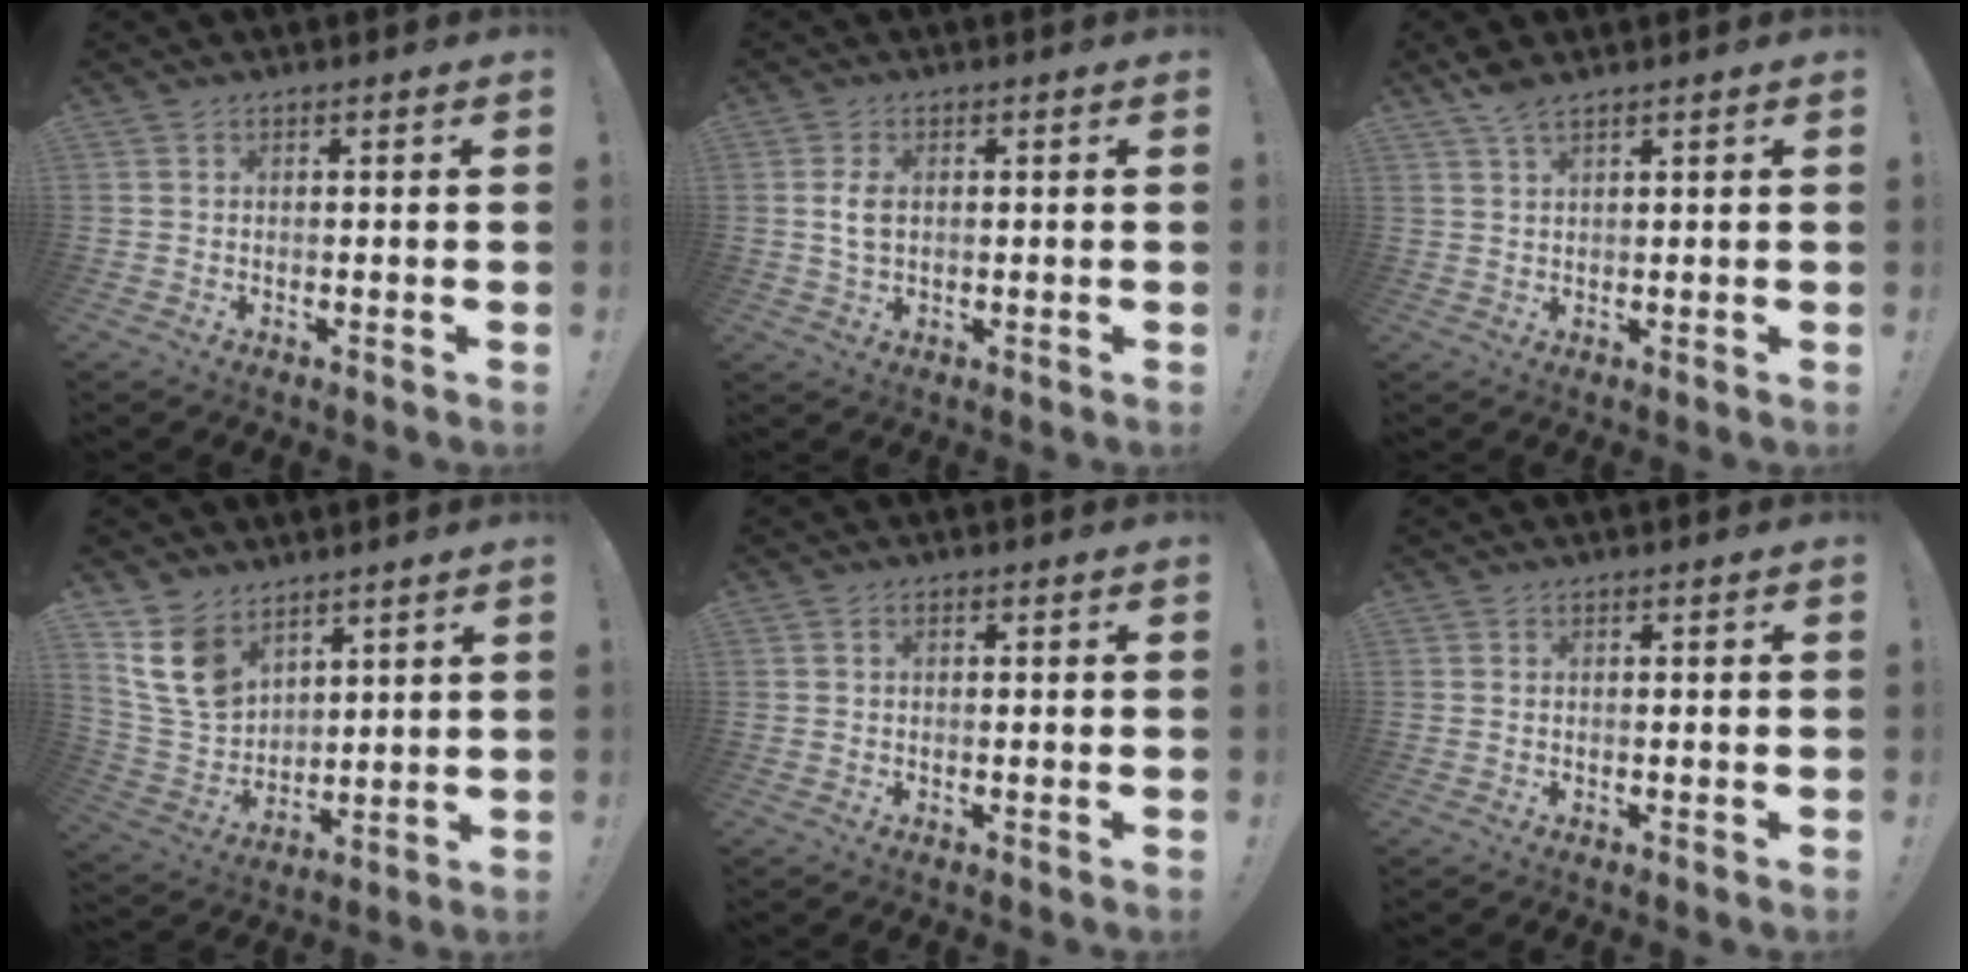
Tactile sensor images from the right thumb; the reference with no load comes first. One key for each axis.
{"total": 4.1, "fx": 0.5, "fy": 2.7, "fz": 3.0, "tx": -0.064, "ty": -0.002, "tz": 0.004}
{"total": 3.9, "fx": 3.0, "fy": 1.0, "fz": 2.4, "tx": -0.051, "ty": -0.012, "tz": 0.054}
{"total": 15.2, "fx": 9.1, "fy": 9.9, "fz": 7.0, "tx": -0.145, "ty": -0.049, "tz": 0.184}
{"total": 0.7, "fx": -0.1, "fy": 0.6, "fz": 0.4, "tx": -0.007, "ty": 0.002, "tz": -0.001}
{"total": 0.0}